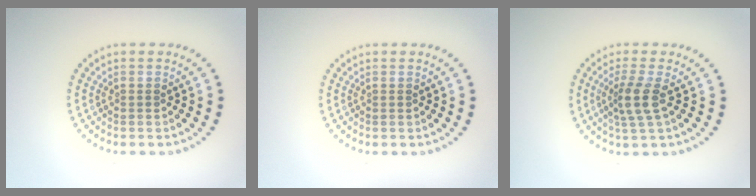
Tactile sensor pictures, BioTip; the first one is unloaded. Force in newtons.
{"total": 0.0}
{"total": 2.7, "press": 2.1, "slide": 1.7}